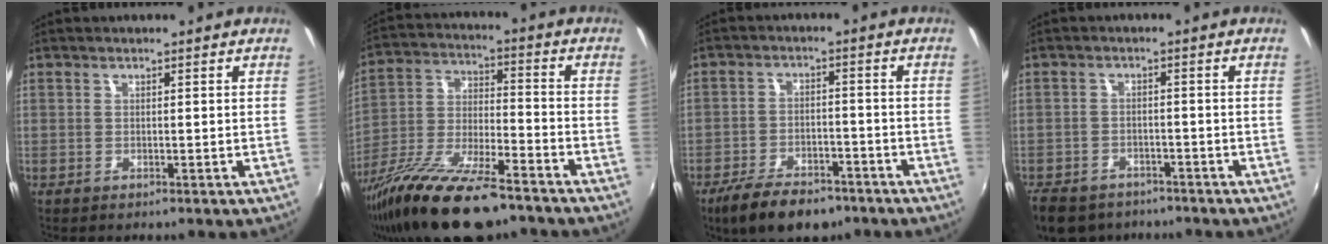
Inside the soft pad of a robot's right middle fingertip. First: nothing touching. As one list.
[{"total": 20.3, "force": [-14.5, 5.7, 13.1], "torque": [-0.259, -0.039, -0.254]}, {"total": 11.5, "force": [-8.3, 5.1, 6.1], "torque": [-0.138, -0.011, -0.136]}, {"total": 11.2, "force": [-8.6, 6.0, 4.0], "torque": [-0.111, -0.012, -0.135]}]